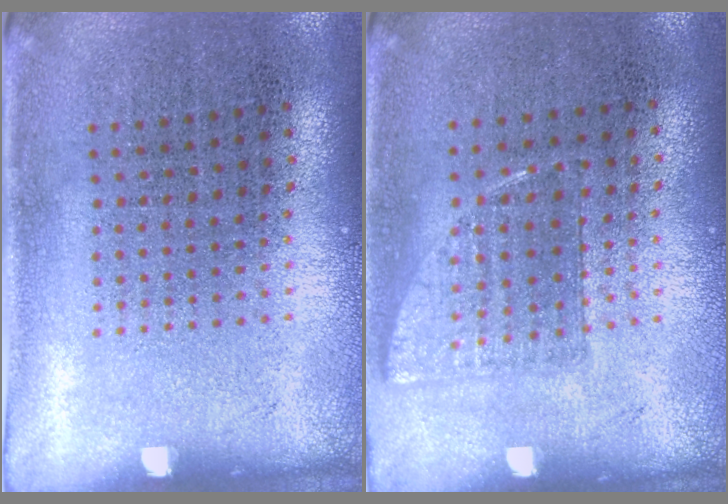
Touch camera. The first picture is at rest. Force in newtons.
{"total": 0.7, "press": 0.7, "slide": 0.3}